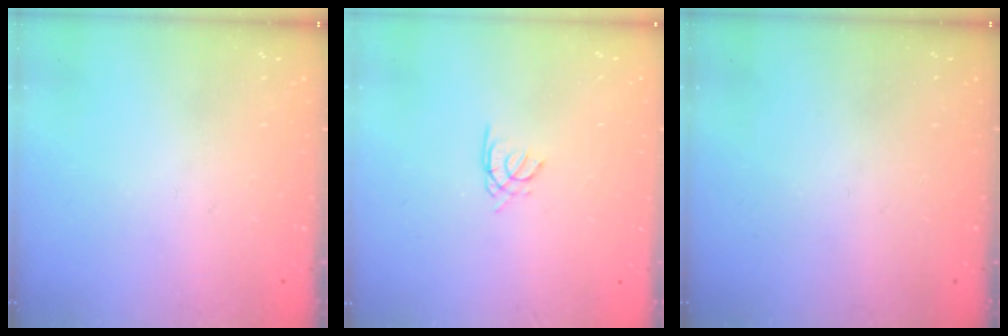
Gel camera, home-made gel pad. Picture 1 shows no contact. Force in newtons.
{"total": 1.5, "press": 1.4, "slide": 0.4}
{"total": 0.0}